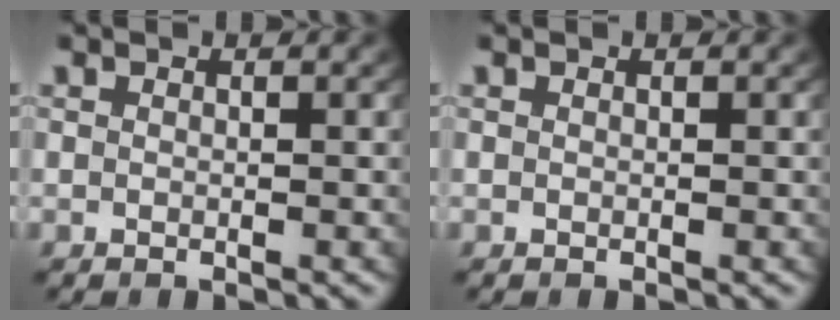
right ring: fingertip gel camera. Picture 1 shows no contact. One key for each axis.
{"total": 0.0}